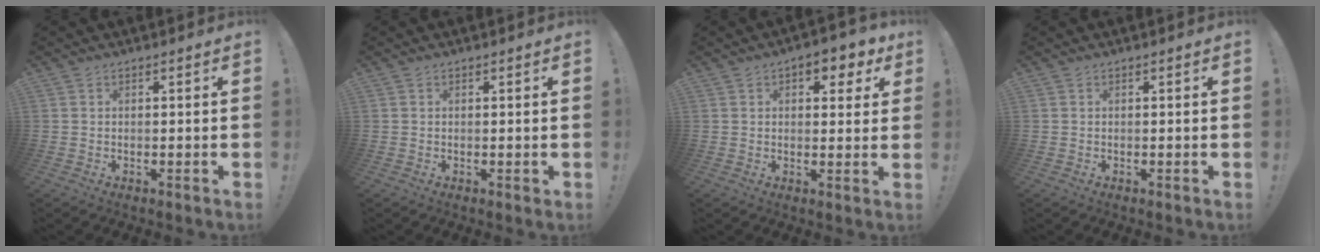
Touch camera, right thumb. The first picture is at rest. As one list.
[{"total": 0.5, "force": [0.3, 0.3, 0.3], "torque": [-0.001, 0.000, 0.004]}, {"total": 6.5, "force": [3.4, 3.5, 4.2], "torque": [-0.037, -0.016, 0.053]}, {"total": 0.0}]